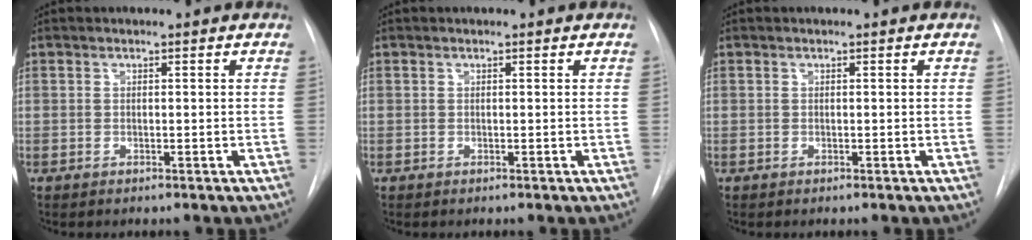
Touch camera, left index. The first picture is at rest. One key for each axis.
{"total": 0.0}
{"total": 0.0}